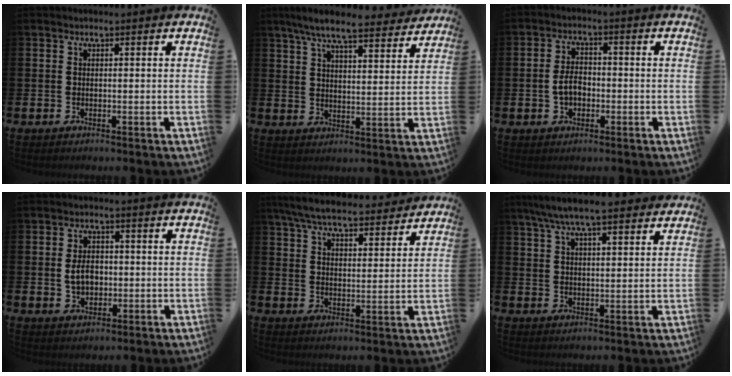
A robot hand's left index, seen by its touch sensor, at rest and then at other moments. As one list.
[{"total": 8.2, "force": [7.4, 1.3, 3.2], "torque": [-0.072, -0.039, 0.129]}, {"total": 3.6, "force": [-0.8, 2.4, 2.5], "torque": [-0.033, -0.001, -0.020]}, {"total": 4.0, "force": [-0.1, 2.8, 2.8], "torque": [-0.034, 0.001, -0.010]}, {"total": 7.1, "force": [6.7, 1.2, 2.2], "torque": [-0.063, -0.037, 0.117]}, {"total": 7.5, "force": [6.7, 1.2, 3.2], "torque": [-0.076, -0.018, 0.122]}]